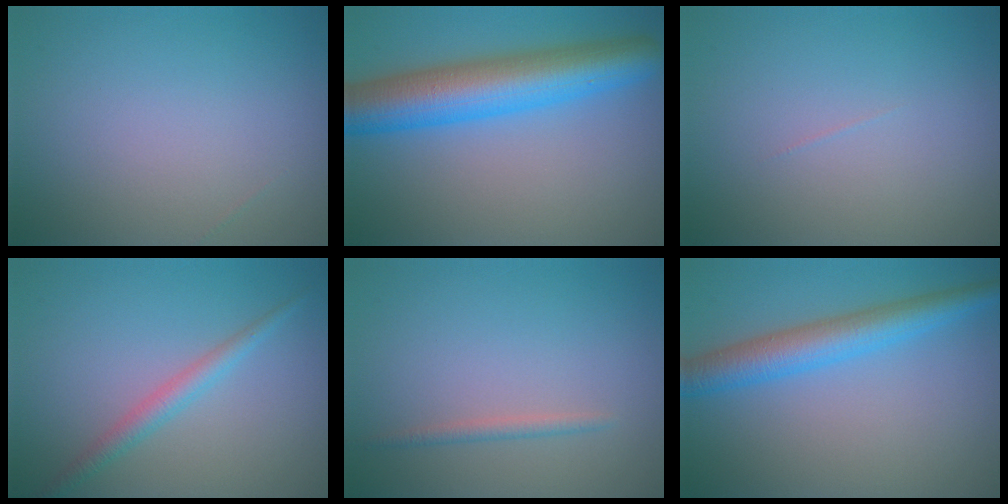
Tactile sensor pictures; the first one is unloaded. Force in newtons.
{"total": 8.6, "press": 8.6, "slide": 0.4}
{"total": 0.0}
{"total": 2.1, "press": 2.1, "slide": 0.1}
{"total": 1.1, "press": 1.1, "slide": 0.0}
{"total": 4.8, "press": 4.8, "slide": 0.1}